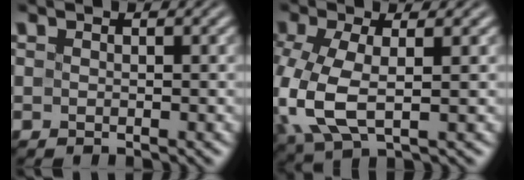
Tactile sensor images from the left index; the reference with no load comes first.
{"total": 6.3, "force": [-0.6, 2.9, 5.6], "torque": [-0.141, -0.004, -0.013]}